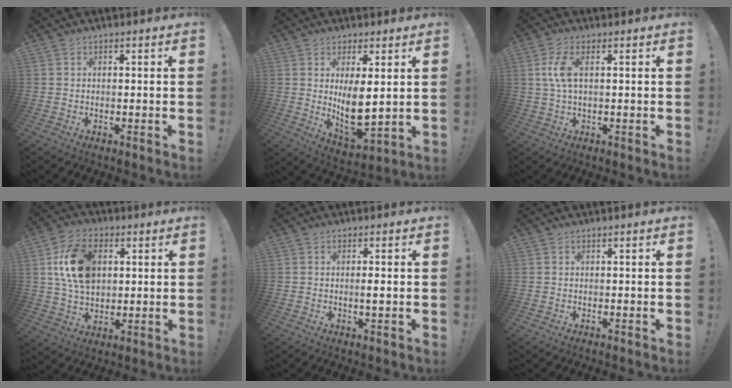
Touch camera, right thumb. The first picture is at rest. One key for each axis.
{"total": 10.6, "fx": 2.2, "fy": 4.7, "fz": 9.2, "tx": -0.148, "ty": -0.040, "tz": 0.042}
{"total": 6.0, "fx": 1.1, "fy": 2.2, "fz": 5.5, "tx": -0.108, "ty": -0.004, "tz": 0.016}
{"total": 15.0, "fx": 3.0, "fy": 9.4, "fz": 11.3, "tx": -0.208, "ty": 0.006, "tz": 0.055}
{"total": 1.8, "fx": -0.2, "fy": 0.1, "fz": 1.8, "tx": -0.017, "ty": -0.007, "tz": -0.008}
{"total": 0.0}